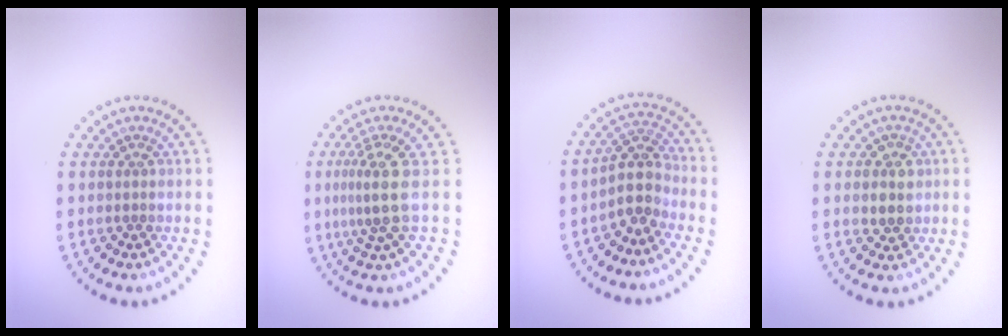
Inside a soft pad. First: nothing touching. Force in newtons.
{"total": 3.4, "press": 2.4, "slide": 2.4}
{"total": 3.3, "press": 2.6, "slide": 2.0}
{"total": 2.6, "press": 2.4, "slide": 0.7}